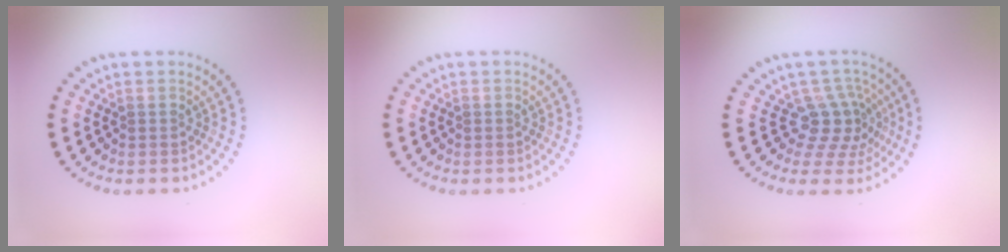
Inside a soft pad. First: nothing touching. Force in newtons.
{"total": 0.0}
{"total": 3.6, "press": 2.6, "slide": 2.5}